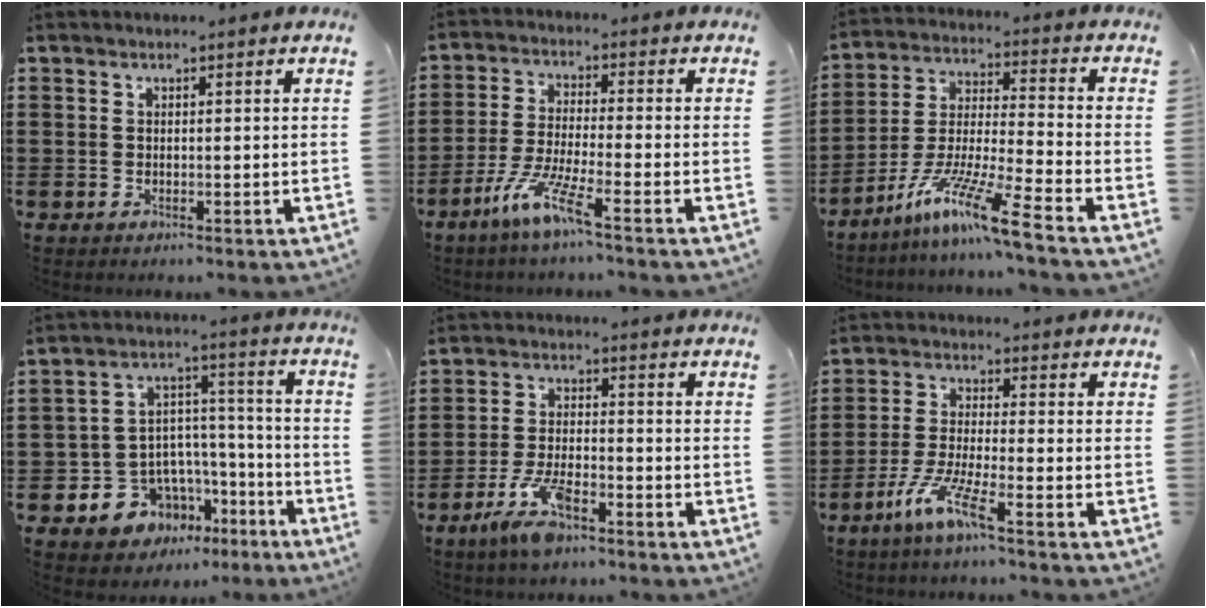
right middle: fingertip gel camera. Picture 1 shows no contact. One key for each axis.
{"total": 7.4, "fx": -4.8, "fy": 0.5, "fz": 5.5, "tx": -0.119, "ty": -0.011, "tz": -0.093}
{"total": 11.0, "fx": -8.3, "fy": -0.1, "fz": 7.2, "tx": -0.148, "ty": -0.007, "tz": -0.166}
{"total": 7.5, "fx": -4.8, "fy": 5.7, "fz": 0.5, "tx": -0.034, "ty": 0.013, "tz": -0.086}
{"total": 7.0, "fx": -4.4, "fy": 2.3, "fz": 5.0, "tx": -0.114, "ty": -0.001, "tz": -0.083}
{"total": 6.9, "fx": -4.5, "fy": 0.6, "fz": 5.2, "tx": -0.116, "ty": -0.010, "tz": -0.087}